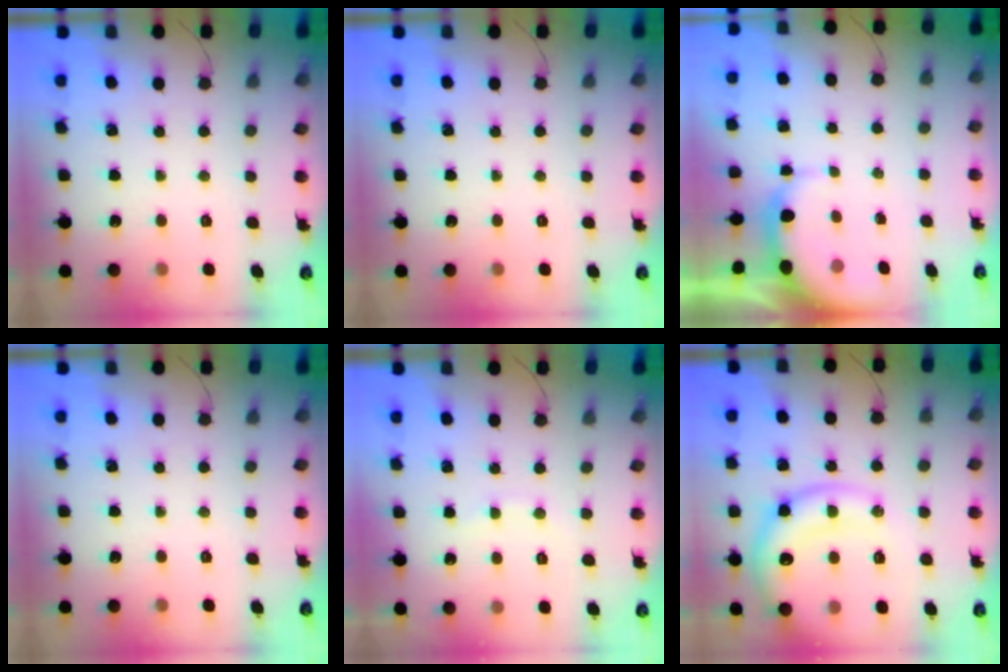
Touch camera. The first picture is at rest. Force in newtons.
{"total": 0.0}
{"total": 6.2, "press": 6.1, "slide": 1.1}
{"total": 0.0}
{"total": 4.7, "press": 4.6, "slide": 1.0}
{"total": 15.4, "press": 15.1, "slide": 2.5}